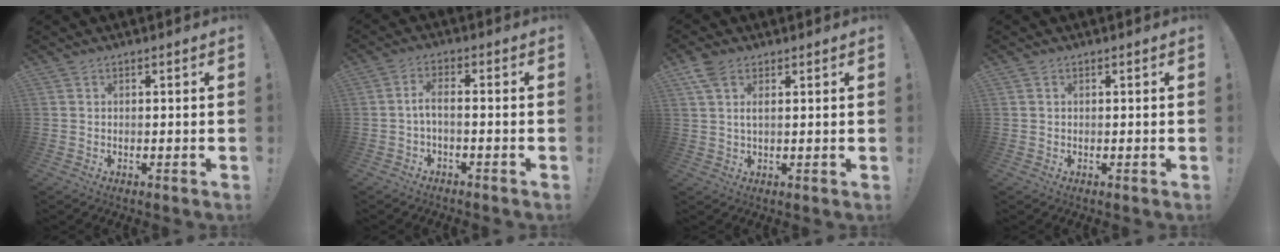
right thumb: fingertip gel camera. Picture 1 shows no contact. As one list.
[{"total": 3.9, "force": [-1.3, 1.0, 3.6], "torque": [-0.077, -0.002, -0.029]}, {"total": 4.1, "force": [2.3, 1.8, 2.9], "torque": [-0.059, -0.003, 0.043]}, {"total": 0.0}]